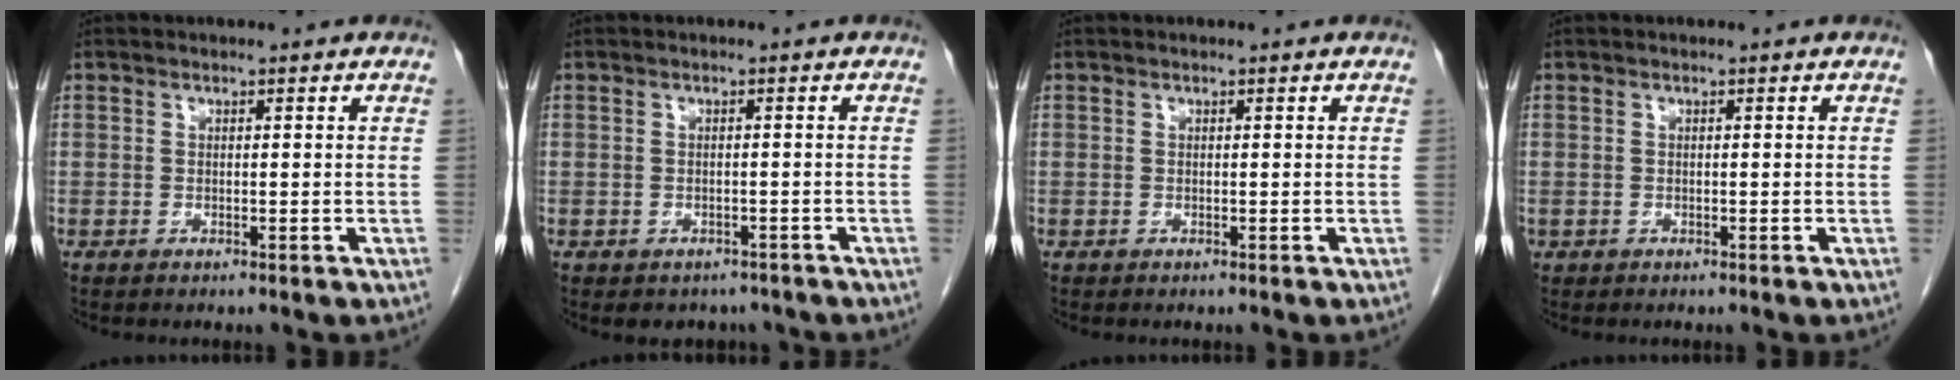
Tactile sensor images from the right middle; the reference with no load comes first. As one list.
[{"total": 3.6, "force": [-2.9, 2.1, 0.4], "torque": [0.002, 0.009, -0.034]}, {"total": 0.0}, {"total": 0.0}]